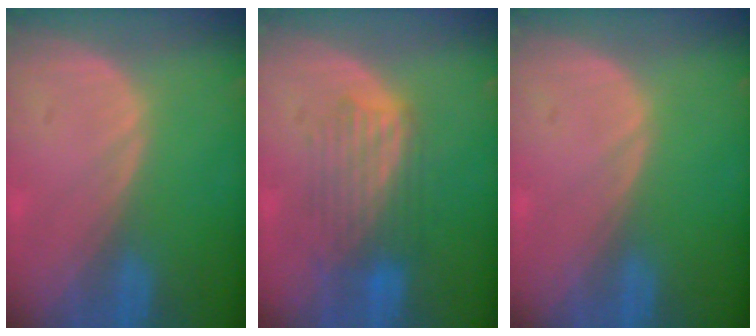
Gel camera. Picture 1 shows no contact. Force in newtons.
{"total": 5.9, "press": 5.9, "slide": 0.4}
{"total": 0.0}